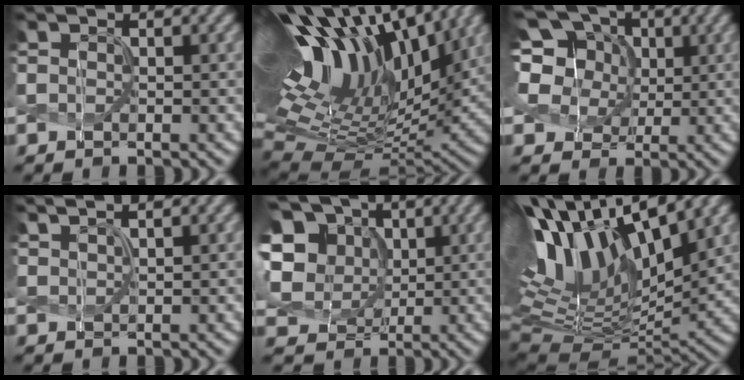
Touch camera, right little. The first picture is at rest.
{"total": 18.0, "force": [7.5, 8.8, 13.7], "torque": [-0.273, 0.046, 0.133]}
{"total": 10.8, "force": [4.1, 8.2, 5.7], "torque": [-0.129, 0.032, 0.052]}
{"total": 2.7, "force": [2.1, 0.8, 1.5], "torque": [-0.017, 0.015, 0.016]}
{"total": 12.9, "force": [2.7, 10.9, 6.4], "torque": [-0.164, 0.015, 0.042]}
{"total": 15.9, "force": [4.9, 7.3, 13.3], "torque": [-0.269, 0.024, 0.092]}